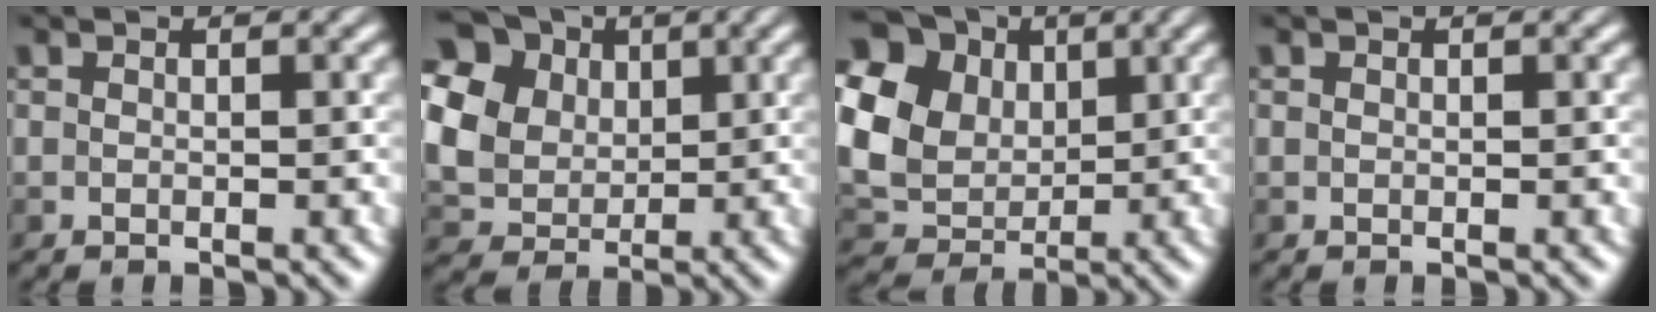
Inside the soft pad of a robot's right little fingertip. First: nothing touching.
{"total": 14.4, "force": [4.9, 11.3, 7.5], "torque": [-0.179, 0.026, 0.097]}
{"total": 11.7, "force": [2.7, 8.9, 7.1], "torque": [-0.167, 0.023, 0.046]}
{"total": 0.0}